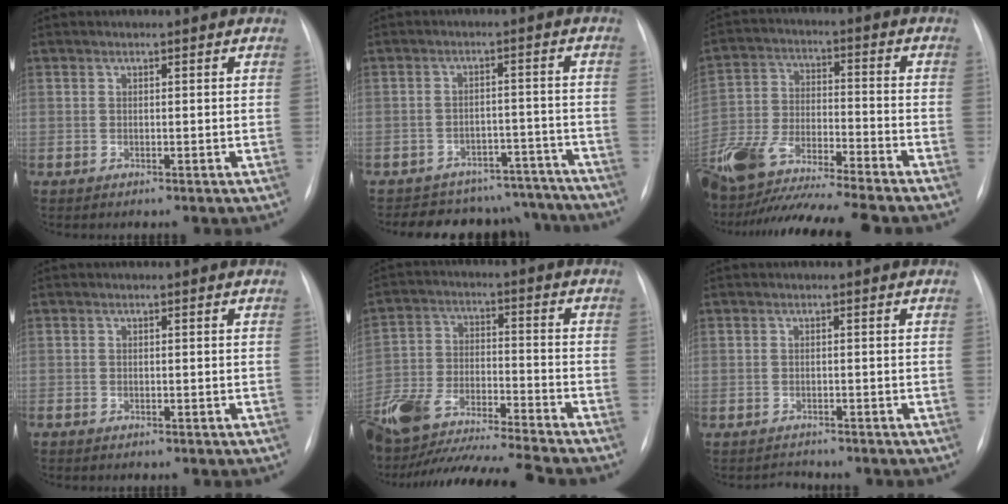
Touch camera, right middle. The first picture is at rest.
{"total": 14.8, "force": [-13.6, 5.5, 1.8], "torque": [-0.012, 0.038, -0.162]}
{"total": 19.3, "force": [-16.9, 1.2, 9.3], "torque": [-0.212, -0.018, -0.300]}
{"total": 1.0, "force": [-0.8, 0.5, 0.5], "torque": [-0.009, -0.001, -0.008]}
{"total": 21.1, "force": [-19.1, 1.1, 8.8], "torque": [-0.203, -0.020, -0.324]}
{"total": 1.5, "force": [-1.3, 0.6, -0.6], "torque": [0.005, -0.004, -0.021]}